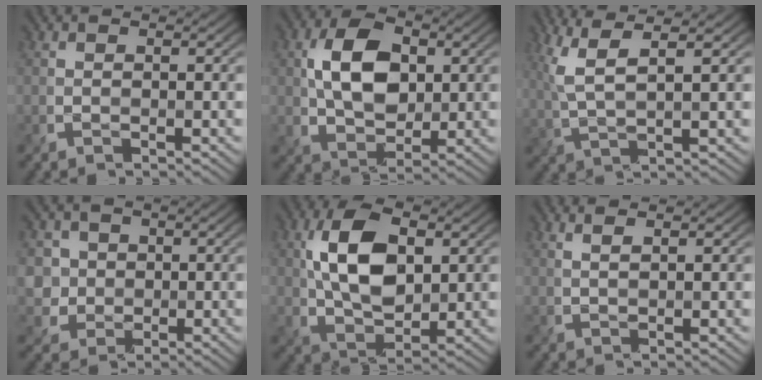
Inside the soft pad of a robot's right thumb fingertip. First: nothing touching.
{"total": 8.8, "force": [1.6, 5.9, 6.4], "torque": [-0.135, 0.007, 0.028]}
{"total": 6.1, "force": [3.0, 1.4, 5.2], "torque": [-0.120, 0.008, 0.067]}
{"total": 4.4, "force": [0.8, 4.3, 0.8], "torque": [-0.046, -0.007, 0.019]}
{"total": 10.6, "force": [2.3, 6.1, 8.3], "torque": [-0.185, 0.005, 0.041]}
{"total": 2.3, "force": [1.6, 0.7, 1.6], "torque": [-0.014, 0.003, 0.015]}